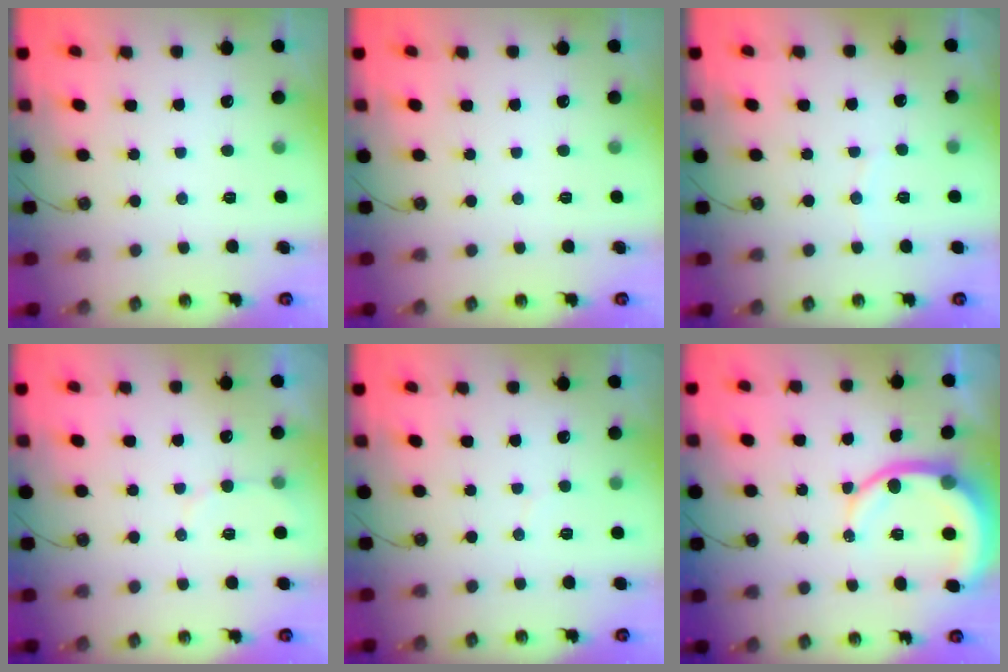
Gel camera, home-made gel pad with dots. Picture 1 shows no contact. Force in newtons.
{"total": 0.0}
{"total": 3.0, "press": 2.9, "slide": 0.7}
{"total": 3.2, "press": 3.2, "slide": 0.3}
{"total": 2.9, "press": 2.9, "slide": 0.3}
{"total": 9.6, "press": 9.5, "slide": 1.4}